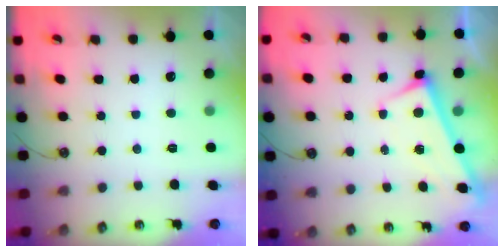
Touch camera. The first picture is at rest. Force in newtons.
{"total": 3.1, "press": 3.1, "slide": 0.1}